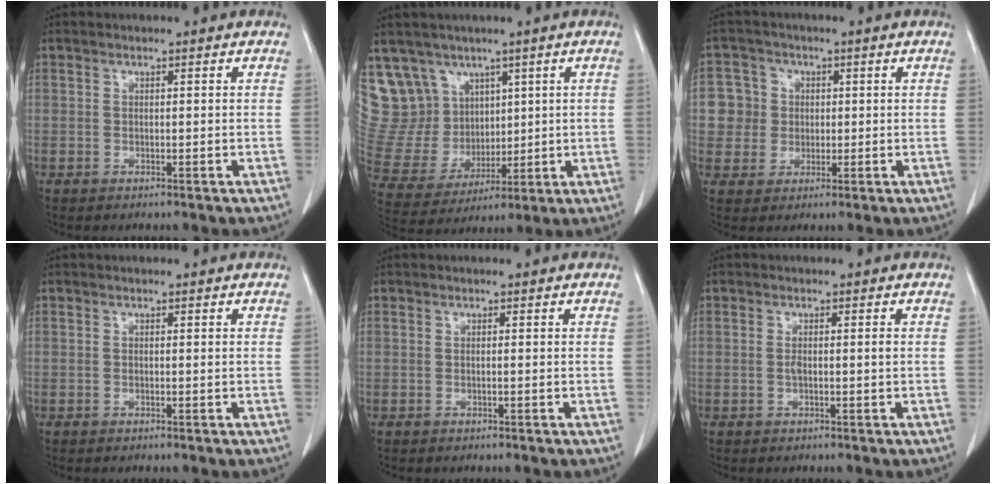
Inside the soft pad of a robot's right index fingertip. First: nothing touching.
{"total": 12.8, "force": [7.8, 10.0, 2.3], "torque": [-0.072, 0.053, 0.181]}
{"total": 5.8, "force": [0.7, 5.7, 0.5], "torque": [-0.004, 0.018, 0.017]}
{"total": 0.0}
{"total": 0.0}
{"total": 1.5, "force": [-0.1, 0.2, 1.5], "torque": [-0.031, 0.000, 0.001]}